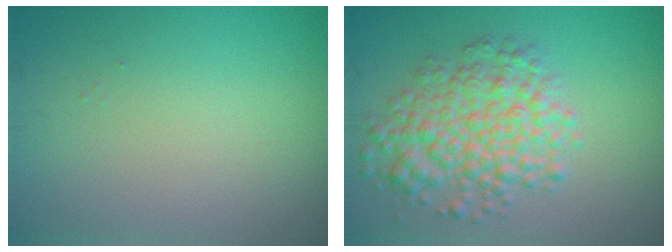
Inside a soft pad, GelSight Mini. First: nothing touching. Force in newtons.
{"total": 5.6, "press": 5.6, "slide": 0.1}